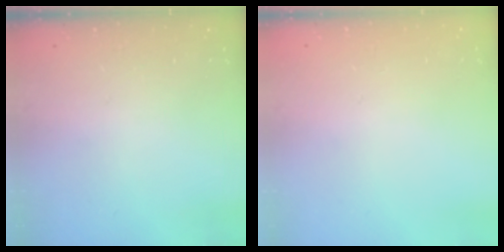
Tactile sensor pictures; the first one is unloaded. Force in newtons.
{"total": 0.0}